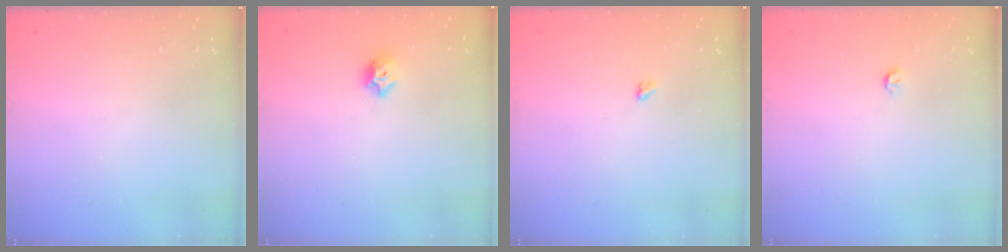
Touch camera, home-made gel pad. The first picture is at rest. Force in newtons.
{"total": 6.7, "press": 6.6, "slide": 1.1}
{"total": 2.4, "press": 2.4, "slide": 0.4}
{"total": 3.2, "press": 3.2, "slide": 0.4}